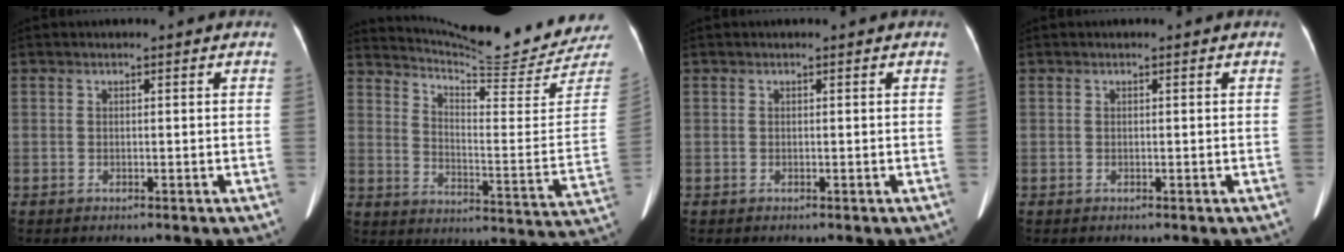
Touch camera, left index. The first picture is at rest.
{"total": 20.7, "force": [20.2, -1.0, 4.4], "torque": [-0.082, -0.129, 0.262]}
{"total": 0.0}
{"total": 0.0}